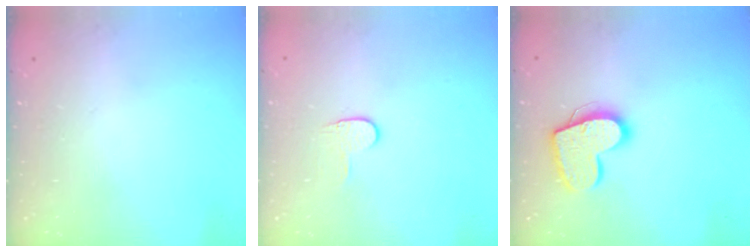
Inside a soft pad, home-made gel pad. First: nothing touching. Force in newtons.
{"total": 4.5, "press": 4.5, "slide": 0.4}
{"total": 15.3, "press": 15.3, "slide": 1.1}